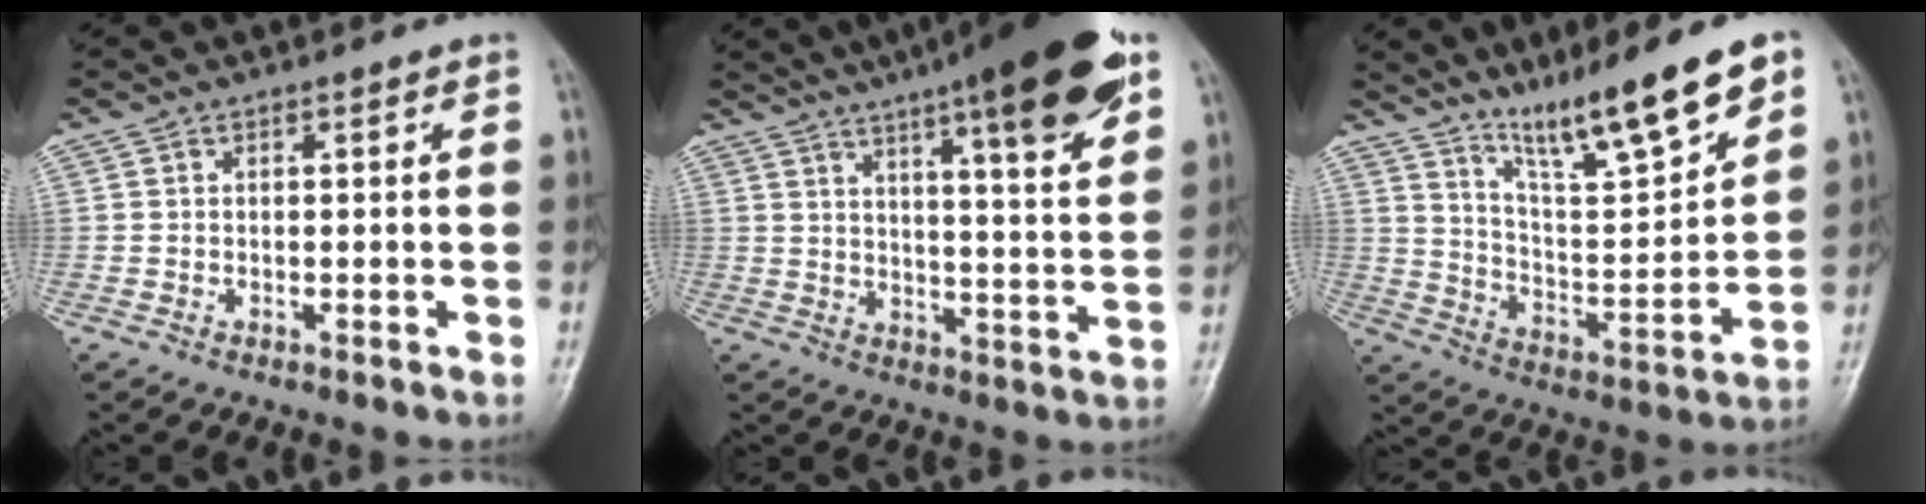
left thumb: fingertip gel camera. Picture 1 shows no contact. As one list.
[{"total": 20.7, "force": [12.4, 3.7, 16.1], "torque": [-0.218, -0.034, 0.174]}, {"total": 16.7, "force": [11.5, 2.8, 11.7], "torque": [-0.173, -0.065, 0.204]}]